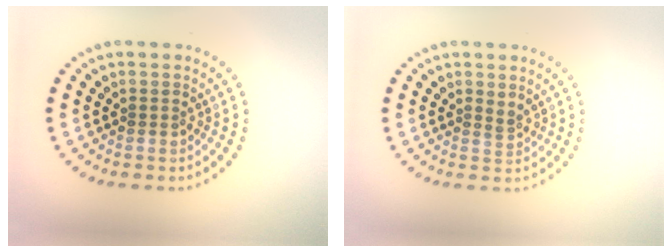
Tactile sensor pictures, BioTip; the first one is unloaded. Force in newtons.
{"total": 0.8, "press": 0.3, "slide": 0.7}